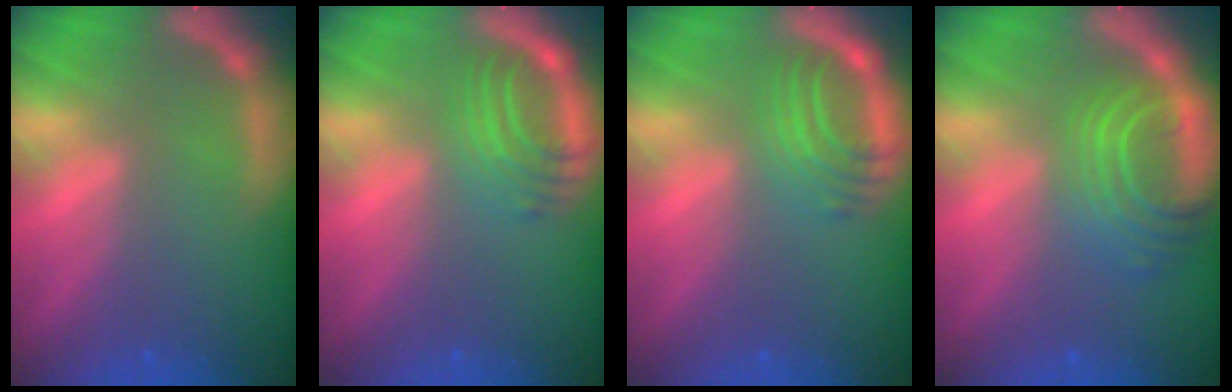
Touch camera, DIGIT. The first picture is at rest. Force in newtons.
{"total": 5.0}
{"total": 5.0}
{"total": 7.0}